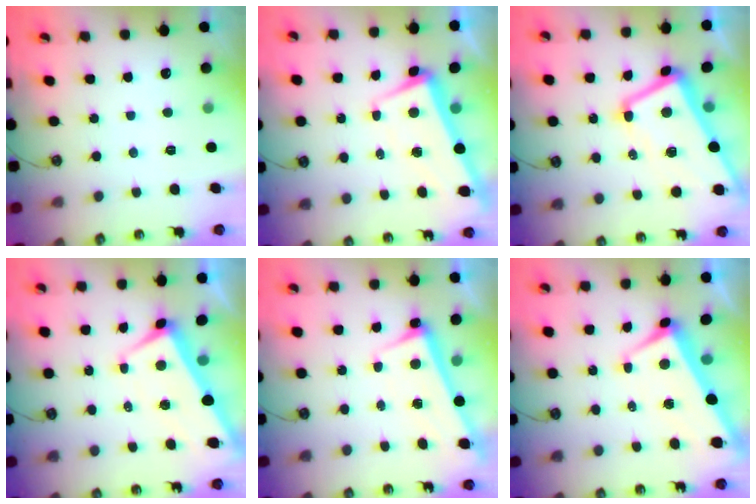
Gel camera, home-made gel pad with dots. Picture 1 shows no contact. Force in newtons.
{"total": 1.7, "press": 1.0, "slide": 1.4}
{"total": 6.4, "press": 6.2, "slide": 1.4}
{"total": 1.6, "press": 1.4, "slide": 0.8}
{"total": 2.5, "press": 2.4, "slide": 0.6}
{"total": 1.7, "press": 1.4, "slide": 1.0}